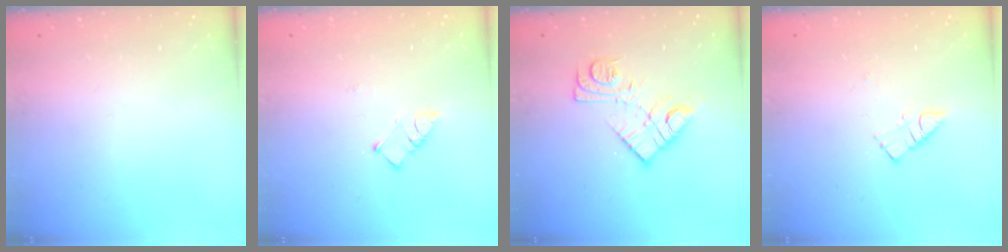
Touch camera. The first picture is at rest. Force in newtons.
{"total": 3.7, "press": 3.7, "slide": 0.2}
{"total": 11.8, "press": 11.8, "slide": 0.7}
{"total": 3.9, "press": 3.9, "slide": 0.5}